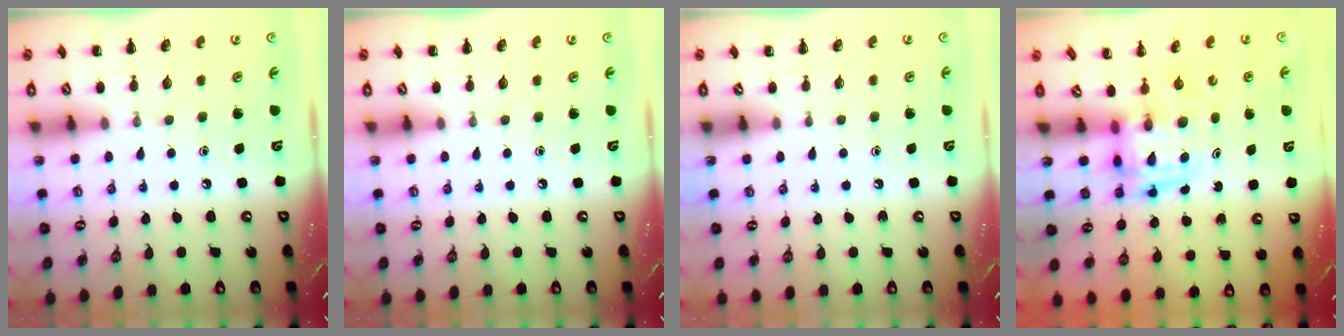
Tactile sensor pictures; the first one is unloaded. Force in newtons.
{"total": 0.0}
{"total": 0.6, "press": 0.6, "slide": 0.2}
{"total": 3.9, "press": 3.9, "slide": 0.7}